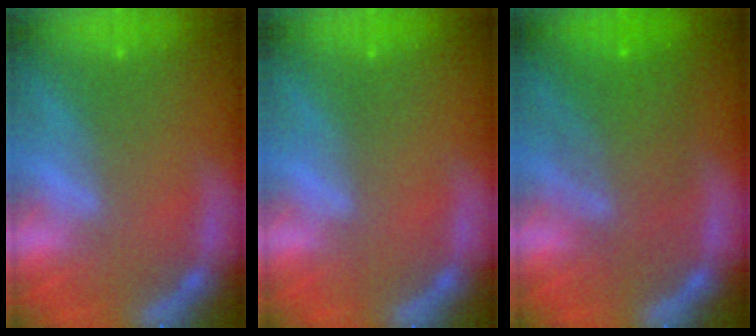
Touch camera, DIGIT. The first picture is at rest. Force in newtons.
{"total": 0.0}
{"total": 6.5}